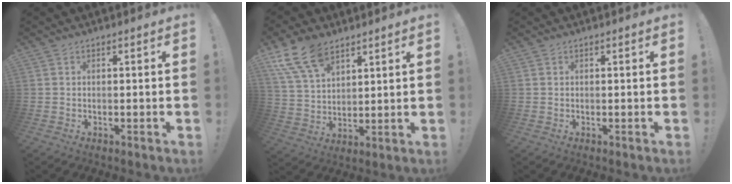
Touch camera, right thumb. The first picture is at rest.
{"total": 12.8, "force": [8.6, 6.9, 6.5], "torque": [-0.134, -0.033, 0.168]}
{"total": 0.0}